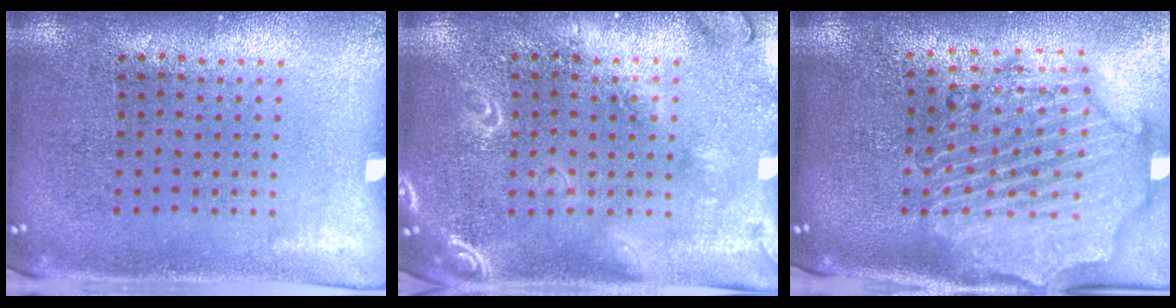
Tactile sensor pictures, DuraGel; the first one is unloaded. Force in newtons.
{"total": 1.7, "press": 1.7, "slide": 0.2}
{"total": 3.1, "press": 2.6, "slide": 1.5}